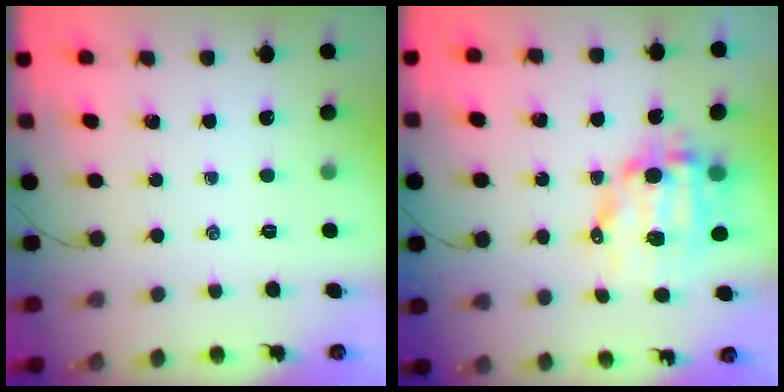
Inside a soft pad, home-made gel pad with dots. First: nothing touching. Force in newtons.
{"total": 12.0, "press": 11.8, "slide": 2.4}